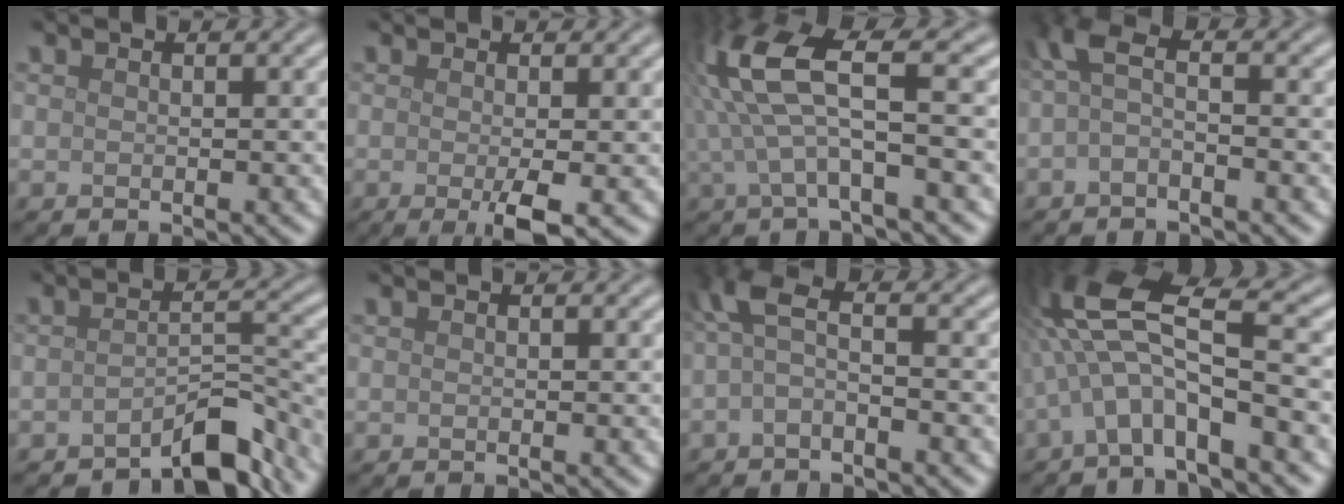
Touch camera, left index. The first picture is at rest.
{"total": 3.0, "force": [-0.8, 0.3, 2.9], "torque": [-0.052, -0.009, -0.014]}
{"total": 7.5, "force": [1.3, 1.9, 7.1], "torque": [-0.163, 0.012, 0.024]}
{"total": 2.9, "force": [-0.5, 1.1, 2.6], "torque": [-0.059, 0.009, -0.020]}
{"total": 5.0, "force": [-3.9, 1.3, 2.8], "torque": [-0.029, 0.007, -0.064]}
{"total": 0.0}
{"total": 3.2, "force": [-0.5, 1.1, 3.0], "torque": [-0.066, 0.012, -0.021]}
{"total": 9.6, "force": [-0.5, 3.1, 9.0], "torque": [-0.176, 0.022, -0.024]}